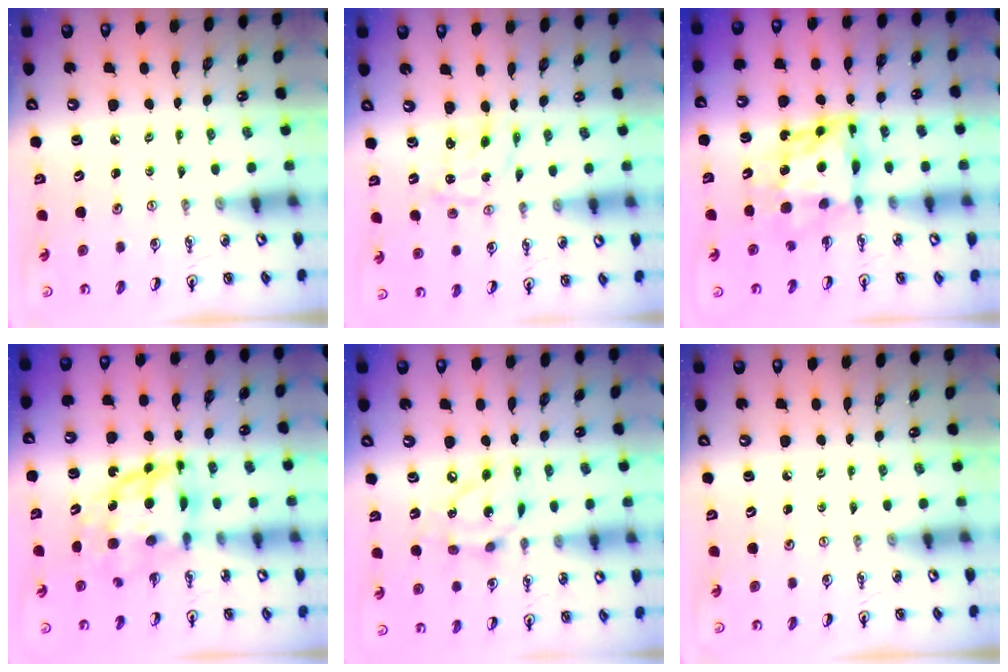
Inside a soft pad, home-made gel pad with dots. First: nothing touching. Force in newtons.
{"total": 1.5, "press": 1.5, "slide": 0.1}
{"total": 10.1, "press": 10.1, "slide": 0.9}
{"total": 9.7, "press": 9.6, "slide": 0.8}
{"total": 12.4, "press": 12.4, "slide": 0.9}
{"total": 0.0}